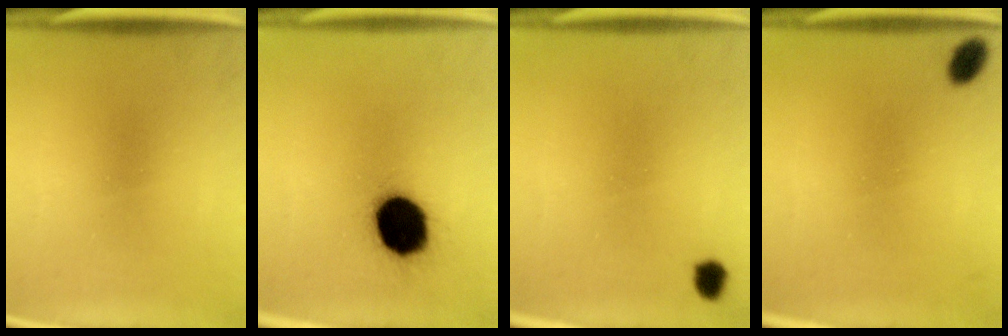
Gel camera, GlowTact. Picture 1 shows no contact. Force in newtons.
{"total": 18.0}
{"total": 3.9}
{"total": 3.3}